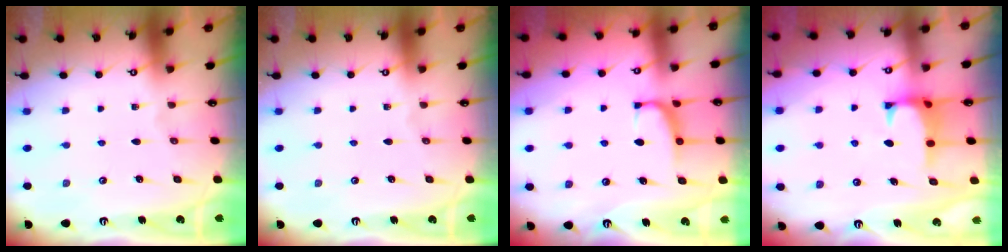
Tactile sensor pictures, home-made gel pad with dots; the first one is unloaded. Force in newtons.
{"total": 0.0}
{"total": 1.5, "press": 1.3, "slide": 0.7}
{"total": 0.9, "press": 0.4, "slide": 0.8}